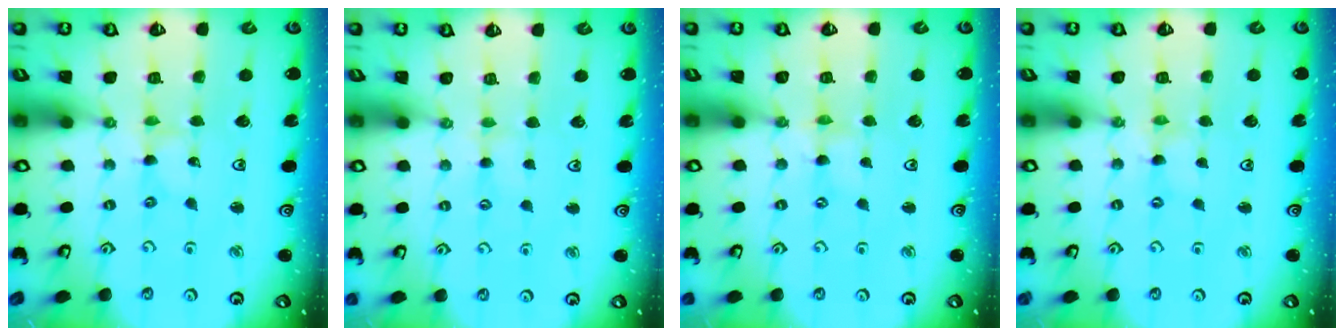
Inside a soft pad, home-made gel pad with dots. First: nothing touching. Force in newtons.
{"total": 1.8, "press": 1.8, "slide": 0.3}
{"total": 0.0}
{"total": 0.0}